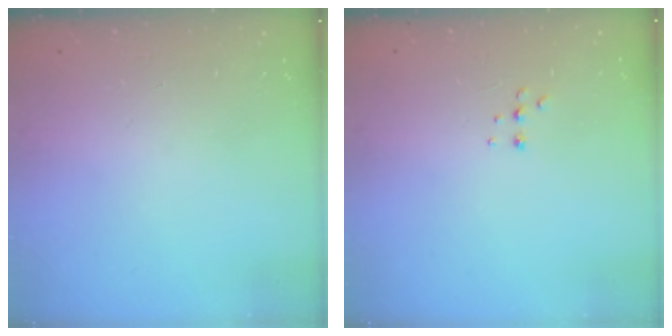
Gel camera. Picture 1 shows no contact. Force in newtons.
{"total": 3.4, "press": 3.3, "slide": 0.6}